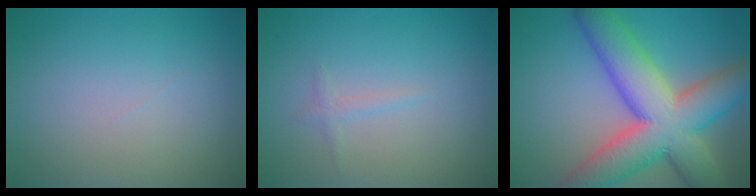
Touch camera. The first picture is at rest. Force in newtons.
{"total": 0.8, "press": 0.8, "slide": 0.0}
{"total": 12.5, "press": 12.4, "slide": 1.2}